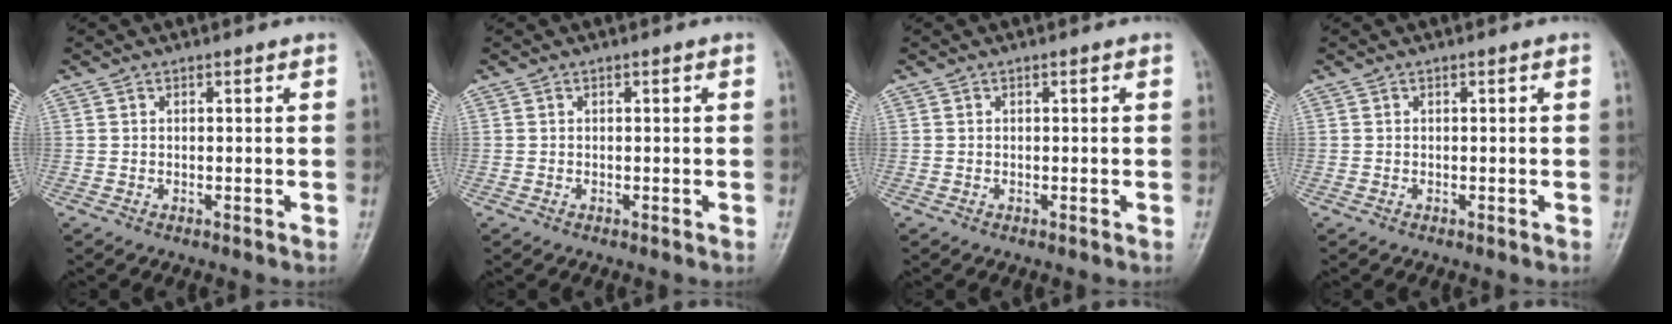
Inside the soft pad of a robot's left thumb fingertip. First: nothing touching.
{"total": 0.0}
{"total": 0.0}
{"total": 0.0}